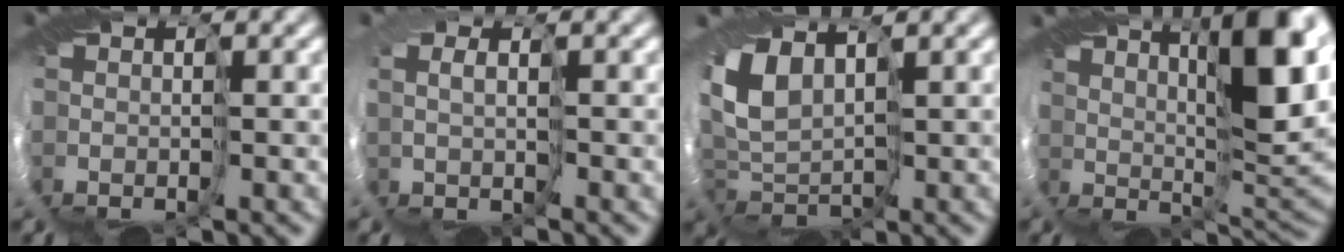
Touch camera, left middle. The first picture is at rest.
{"total": 0.6, "force": [0.1, -0.2, 0.6], "torque": [-0.012, 0.000, 0.004]}
{"total": 3.9, "force": [1.2, 2.5, 2.7], "torque": [-0.077, 0.000, 0.018]}
{"total": 10.5, "force": [4.4, 2.5, 9.2], "torque": [-0.135, 0.003, 0.071]}